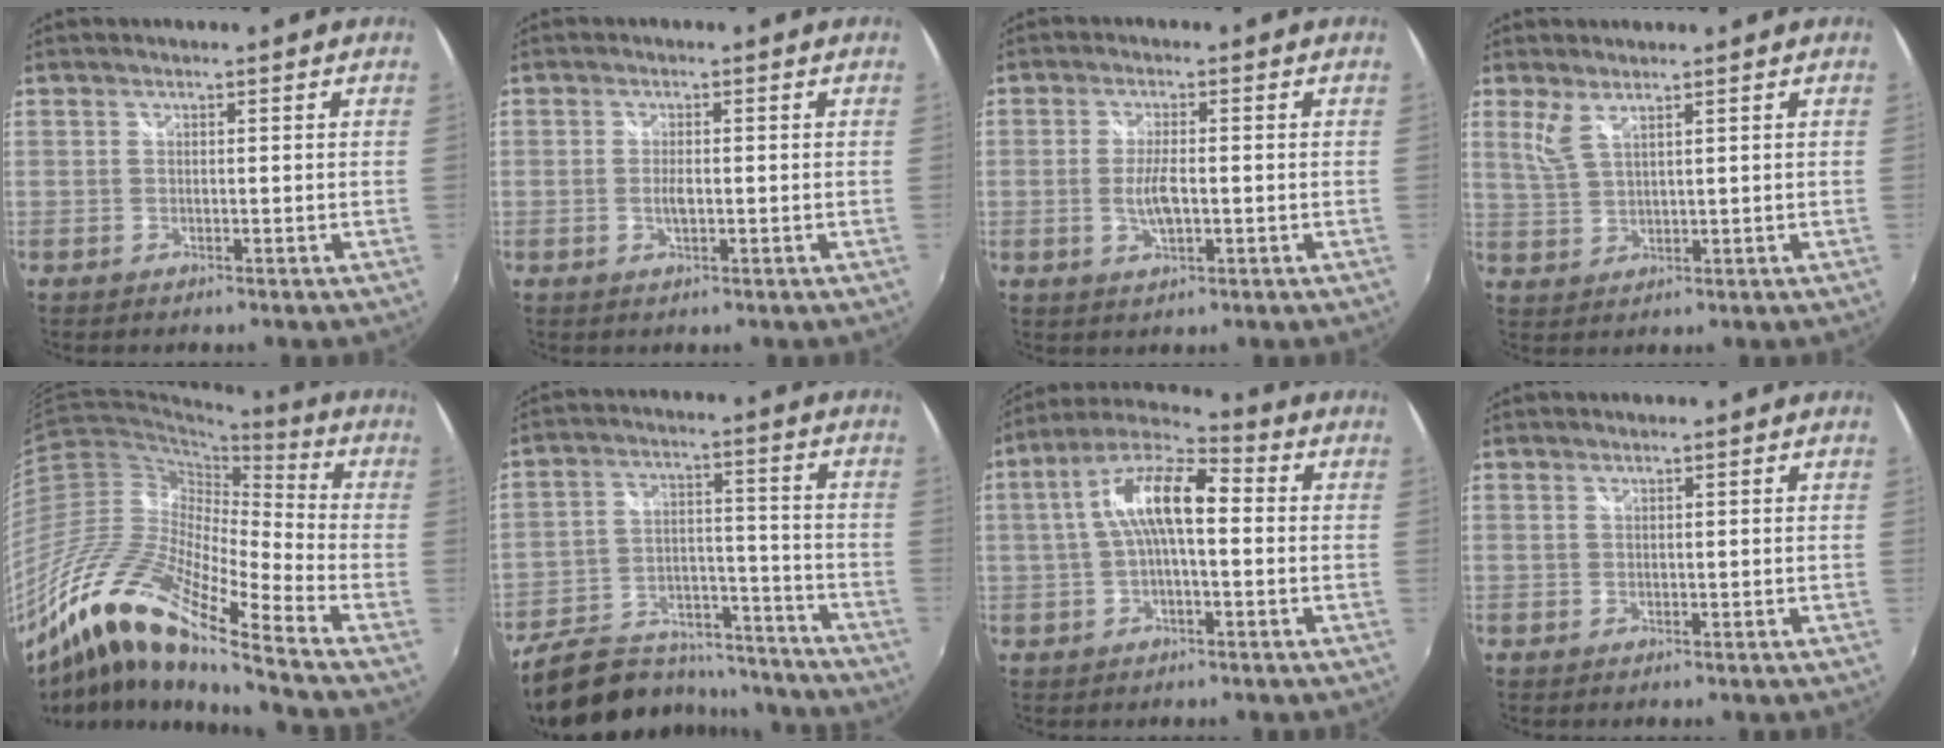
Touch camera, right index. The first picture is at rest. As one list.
[{"total": 2.1, "force": [-0.4, 0.9, 1.9], "torque": [-0.036, -0.004, -0.005]}, {"total": 4.5, "force": [-0.8, 1.6, 4.2], "torque": [-0.084, -0.006, -0.012]}, {"total": 3.7, "force": [2.4, 1.0, 2.6], "torque": [-0.056, -0.004, 0.052]}, {"total": 18.4, "force": [-12.8, 2.2, 13.1], "torque": [-0.246, -0.013, -0.266]}, {"total": 23.0, "force": [-18.7, 9.8, 9.1], "torque": [-0.184, 0.021, -0.253]}, {"total": 11.8, "force": [0.6, 4.2, 11.0], "torque": [-0.213, 0.027, 0.005]}, {"total": 0.0}]